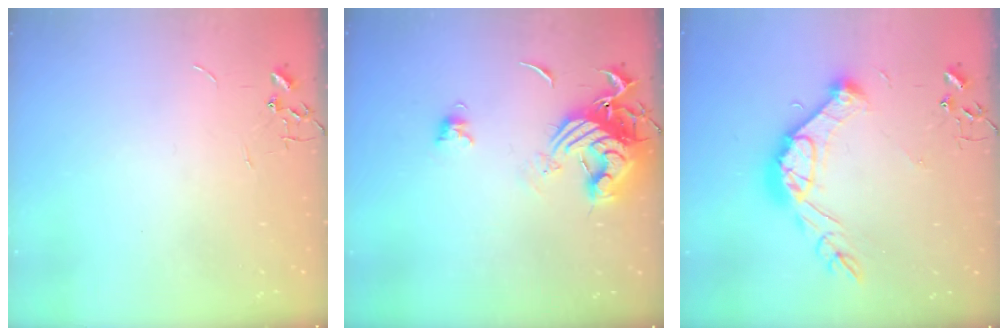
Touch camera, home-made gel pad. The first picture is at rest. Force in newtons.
{"total": 13.4, "press": 13.3, "slide": 1.7}
{"total": 16.0, "press": 15.9, "slide": 1.4}